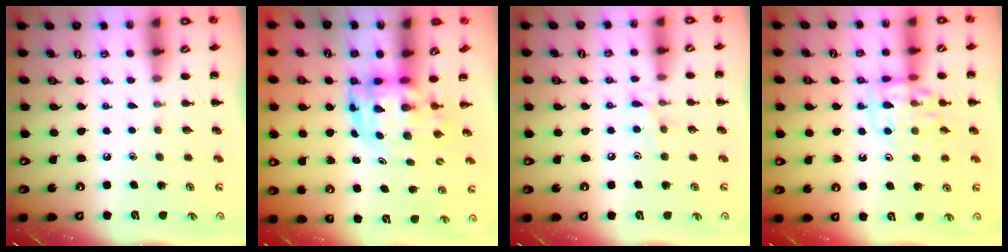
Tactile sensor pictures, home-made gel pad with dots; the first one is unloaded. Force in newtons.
{"total": 4.0, "press": 3.9, "slide": 0.8}
{"total": 7.5, "press": 7.4, "slide": 1.4}
{"total": 11.9, "press": 11.8, "slide": 1.6}